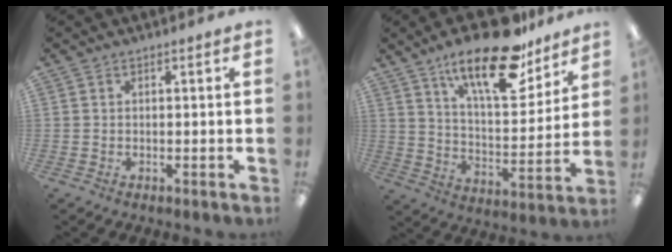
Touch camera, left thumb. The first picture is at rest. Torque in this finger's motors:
{"motor_torque": [0.21, 0.16, 1.33, -1.44, 0.25]}